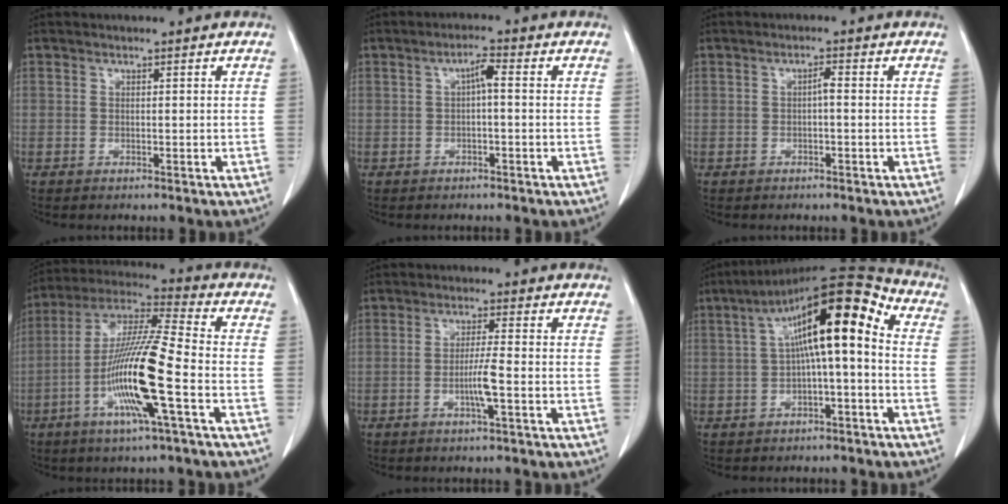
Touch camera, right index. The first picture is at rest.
{"total": 2.5, "force": [0.1, 0.4, 2.5], "torque": [-0.043, 0.009, 0.001]}
{"total": 1.3, "force": [-0.2, 0.2, 1.3], "torque": [-0.022, 0.004, -0.003]}
{"total": 15.5, "force": [-4.7, 0.0, 14.8], "torque": [-0.292, -0.004, -0.095]}
{"total": 3.8, "force": [-1.2, -0.4, 3.6], "torque": [-0.069, -0.002, -0.022]}
{"total": 13.6, "force": [1.4, 2.8, 13.2], "torque": [-0.208, 0.057, 0.020]}